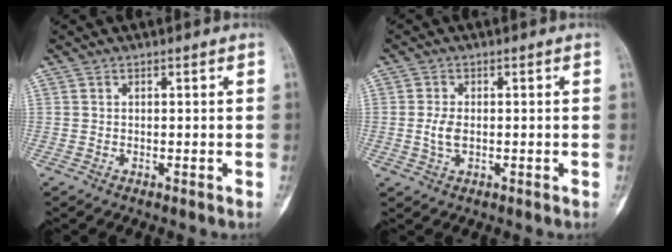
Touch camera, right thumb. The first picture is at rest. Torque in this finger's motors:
{"motor_torque": [1.13, -0.32, 0.36, -0.34, -0.15]}